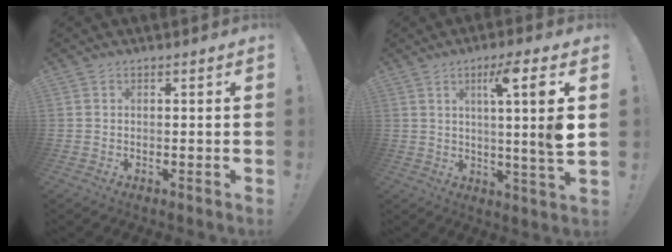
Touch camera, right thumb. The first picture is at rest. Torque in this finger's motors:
{"motor_torque": [-0.40, 0.71, 1.14, 0.40, 0.10]}